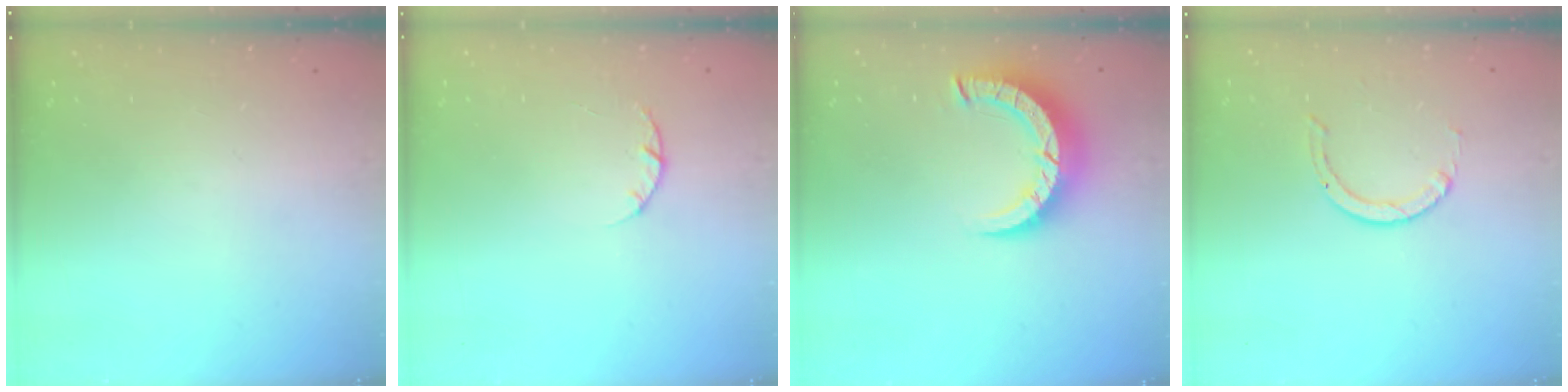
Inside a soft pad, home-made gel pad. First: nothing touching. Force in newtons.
{"total": 2.0, "press": 1.9, "slide": 0.4}
{"total": 6.7, "press": 6.7, "slide": 0.7}
{"total": 1.5, "press": 1.5, "slide": 0.2}